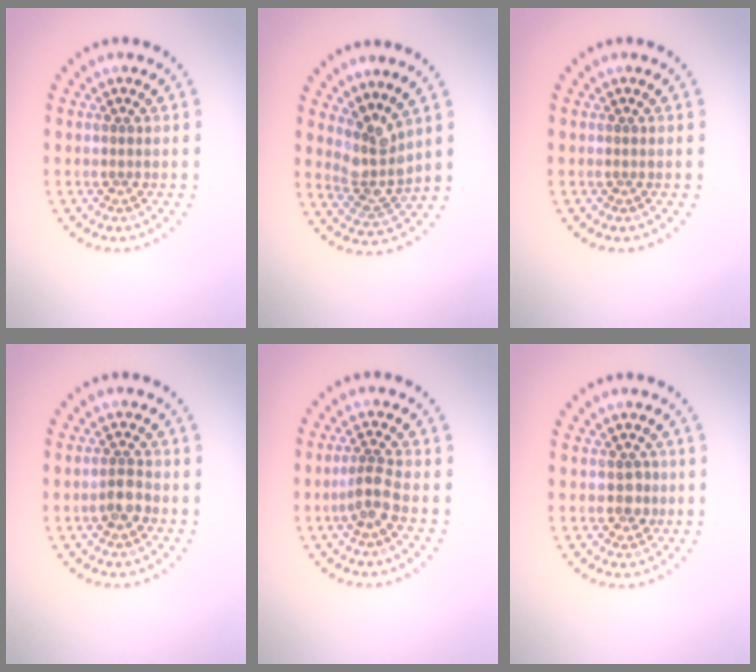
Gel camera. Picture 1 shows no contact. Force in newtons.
{"total": 3.4, "press": 2.5, "slide": 2.3}
{"total": 0.0}
{"total": 1.8, "press": 1.6, "slide": 0.8}
{"total": 2.3, "press": 1.8, "slide": 1.5}
{"total": 1.1, "press": 1.1, "slide": 0.3}